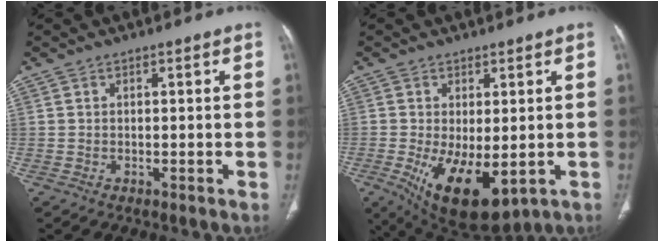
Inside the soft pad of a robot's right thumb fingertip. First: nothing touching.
{"total": 12.8, "force": [-3.5, 6.0, 10.8], "torque": [-0.180, -0.023, -0.031]}